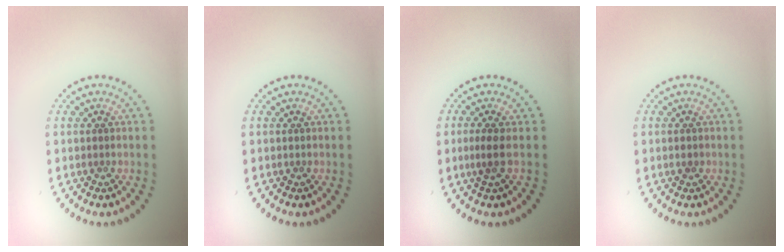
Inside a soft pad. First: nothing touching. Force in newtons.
{"total": 0.0}
{"total": 1.7, "press": 1.2, "slide": 1.2}
{"total": 0.7, "press": 0.7, "slide": 0.1}